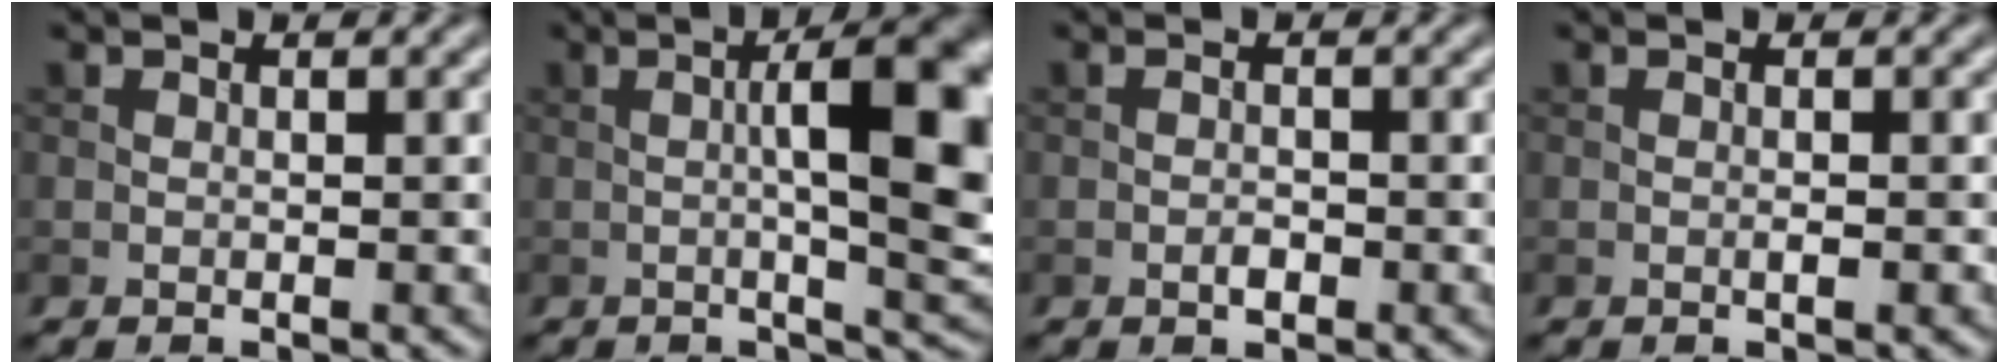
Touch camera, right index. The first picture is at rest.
{"total": 11.4, "force": [0.6, 3.1, 11.0], "torque": [-0.139, 0.005, 0.011]}
{"total": 1.2, "force": [-0.5, 0.5, 0.9], "torque": [-0.017, 0.001, -0.011]}
{"total": 0.9, "force": [-0.3, 0.1, 0.9], "torque": [-0.015, 0.001, -0.005]}